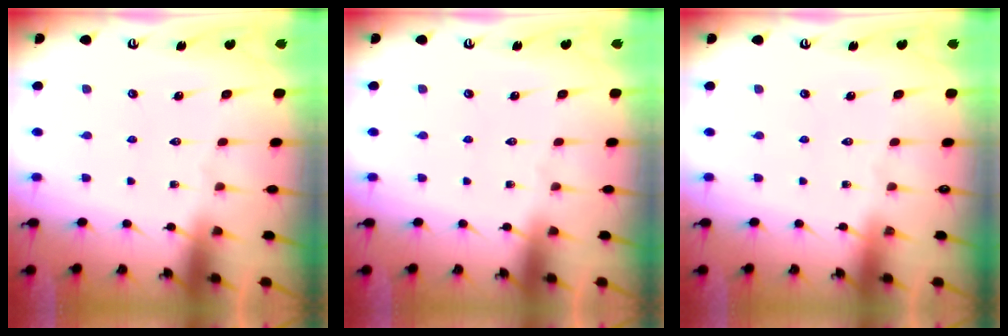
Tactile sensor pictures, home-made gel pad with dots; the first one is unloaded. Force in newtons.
{"total": 0.0}
{"total": 0.0}